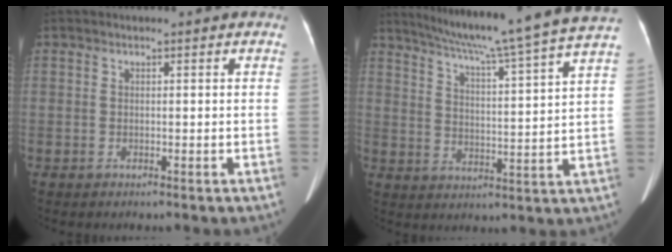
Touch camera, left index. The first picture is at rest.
{"total": 20.8, "force": [18.0, -2.3, 10.3], "torque": [-0.169, -0.032, 0.239]}